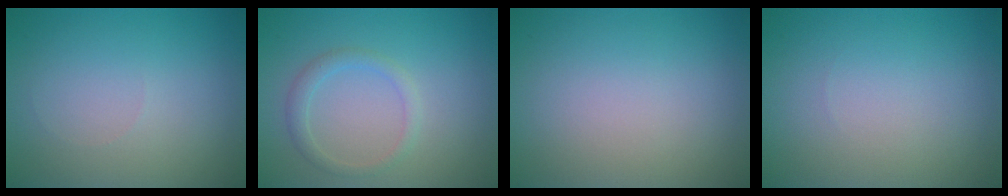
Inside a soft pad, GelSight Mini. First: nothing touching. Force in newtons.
{"total": 1.6, "press": 1.6, "slide": 0.1}
{"total": 0.0}
{"total": 0.0}